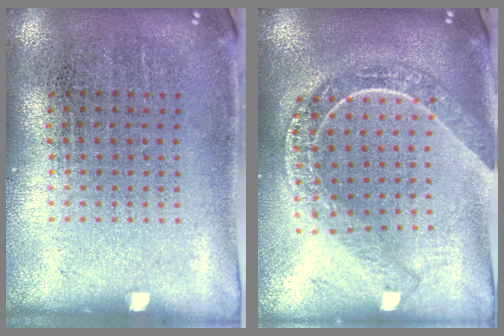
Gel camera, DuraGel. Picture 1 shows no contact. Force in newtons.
{"total": 2.2, "press": 1.9, "slide": 1.1}